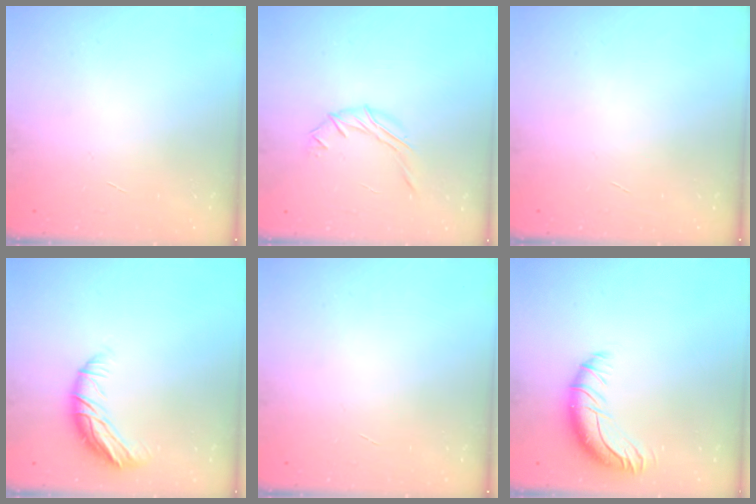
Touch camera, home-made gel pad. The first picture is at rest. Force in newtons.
{"total": 5.6, "press": 5.6, "slide": 0.5}
{"total": 0.0}
{"total": 10.4, "press": 10.3, "slide": 0.6}
{"total": 0.0}
{"total": 12.4, "press": 12.1, "slide": 2.6}